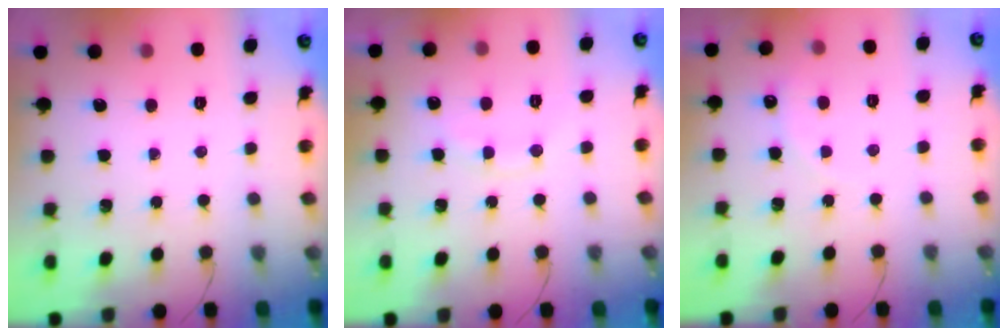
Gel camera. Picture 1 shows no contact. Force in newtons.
{"total": 9.2, "press": 9.1, "slide": 1.2}
{"total": 5.8, "press": 5.7, "slide": 1.2}